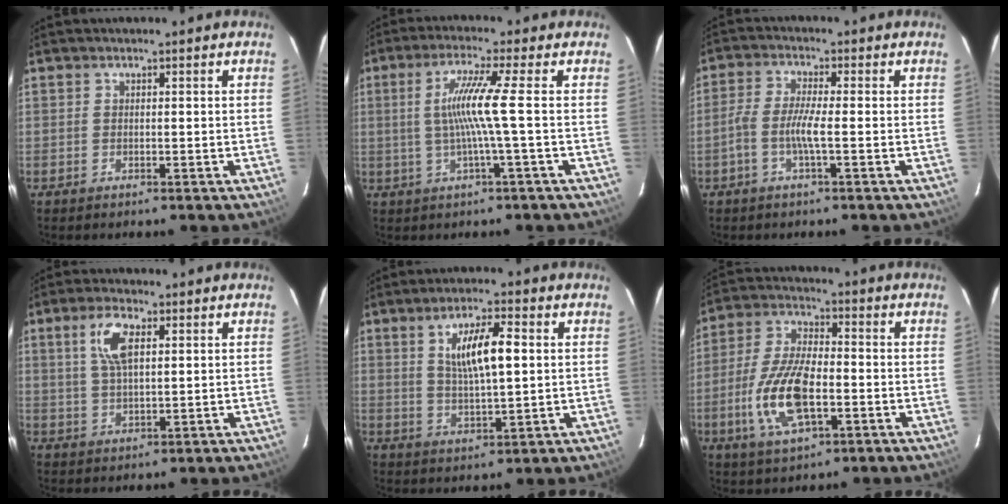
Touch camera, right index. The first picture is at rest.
{"total": 7.3, "force": [-0.3, -2.0, 7.0], "torque": [-0.140, -0.004, -0.001]}
{"total": 4.5, "force": [-1.6, 0.0, 4.2], "torque": [-0.097, 0.004, -0.034]}
{"total": 6.8, "force": [2.4, 2.7, 5.8], "torque": [-0.112, 0.010, 0.048]}
{"total": 9.2, "force": [2.2, 2.5, 8.6], "torque": [-0.154, 0.004, 0.045]}
{"total": 14.0, "force": [-3.8, 5.9, 12.1], "torque": [-0.258, -0.003, -0.070]}